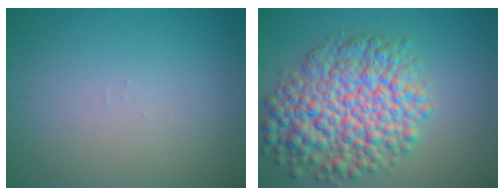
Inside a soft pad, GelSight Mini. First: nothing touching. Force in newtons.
{"total": 9.9, "press": 9.9, "slide": 0.3}